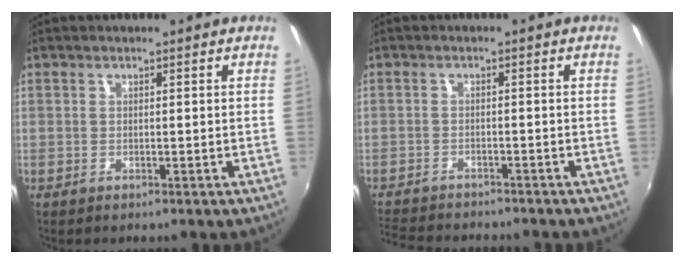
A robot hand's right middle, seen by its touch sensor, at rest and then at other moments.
{"total": 9.2, "force": [-8.4, 2.3, 2.8], "torque": [-0.083, -0.013, -0.137]}